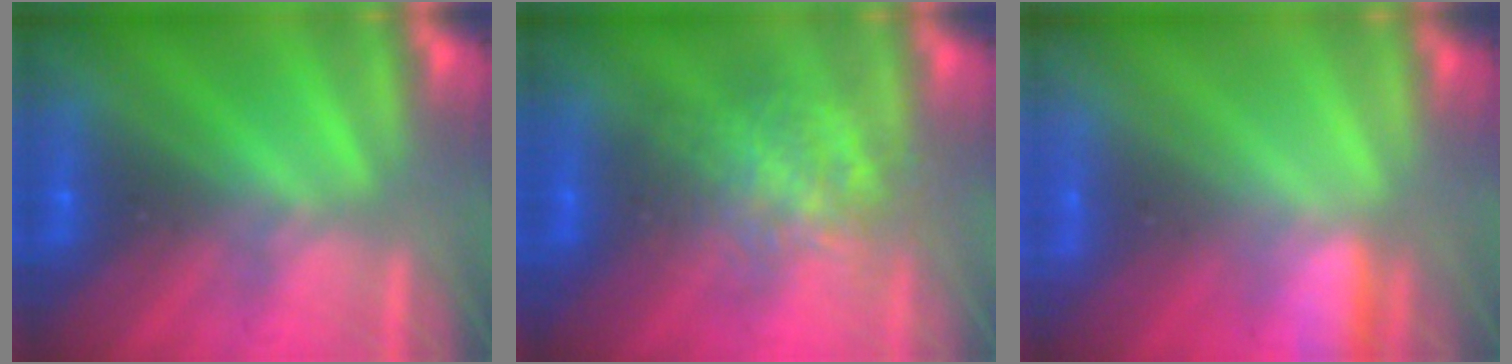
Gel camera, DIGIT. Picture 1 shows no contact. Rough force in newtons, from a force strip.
{"total": 2.3}
{"total": 2.9}